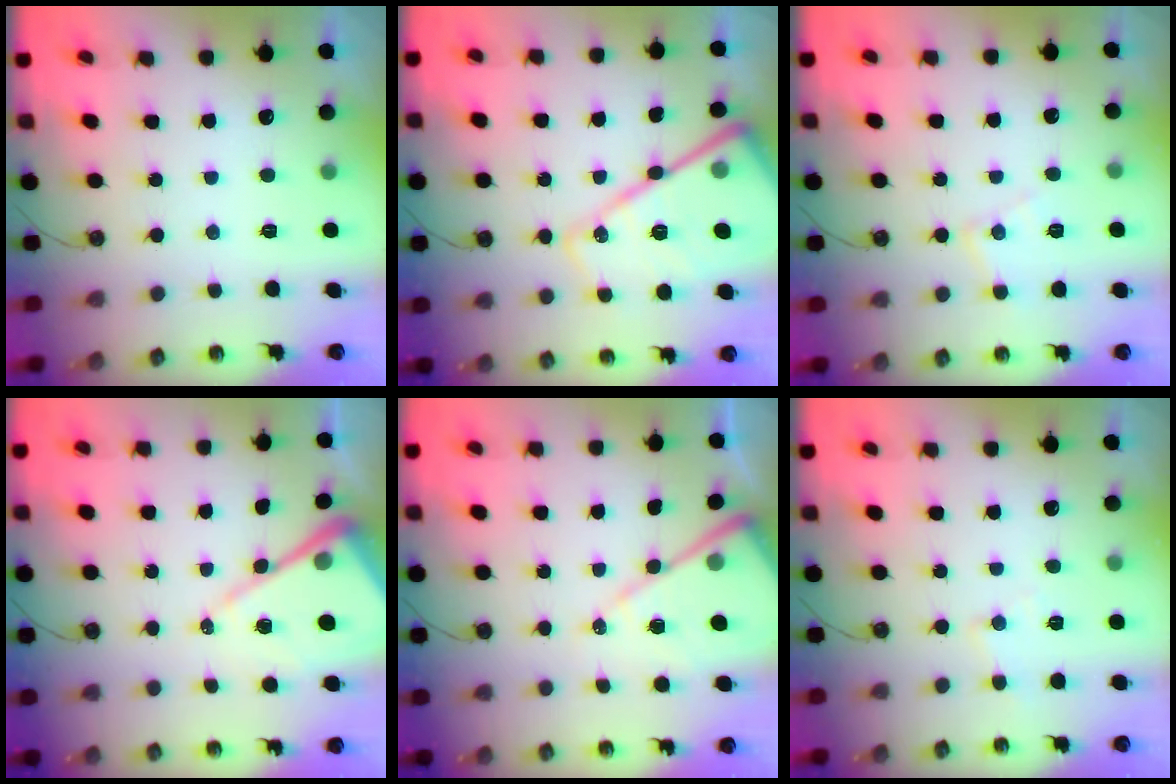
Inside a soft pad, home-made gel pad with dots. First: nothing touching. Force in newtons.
{"total": 24.3, "press": 24.2, "slide": 2.5}
{"total": 8.0, "press": 8.0, "slide": 0.7}
{"total": 13.1, "press": 13.1, "slide": 1.4}
{"total": 12.7, "press": 12.6, "slide": 1.2}
{"total": 6.2, "press": 6.2, "slide": 0.6}